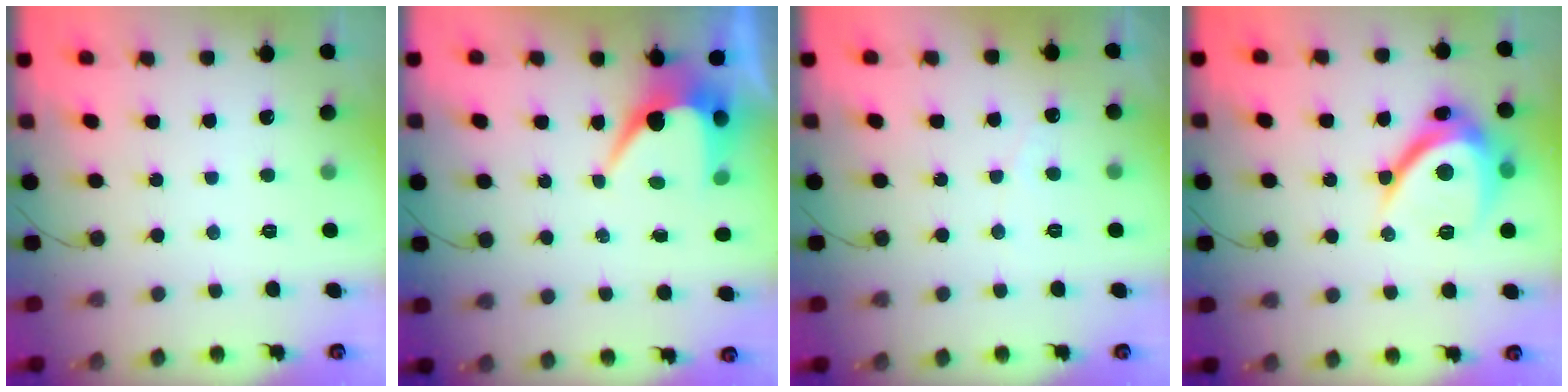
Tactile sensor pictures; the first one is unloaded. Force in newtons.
{"total": 6.7, "press": 6.7, "slide": 0.3}
{"total": 2.4, "press": 2.4, "slide": 0.2}
{"total": 11.7, "press": 11.7, "slide": 1.3}